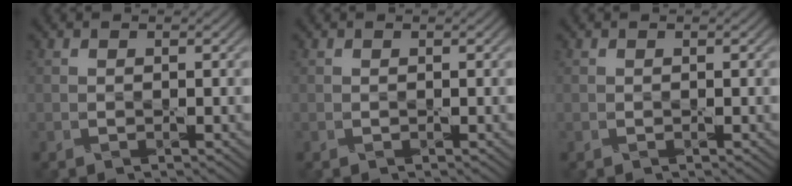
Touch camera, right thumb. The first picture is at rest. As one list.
[{"total": 0.0}, {"total": 0.0}]